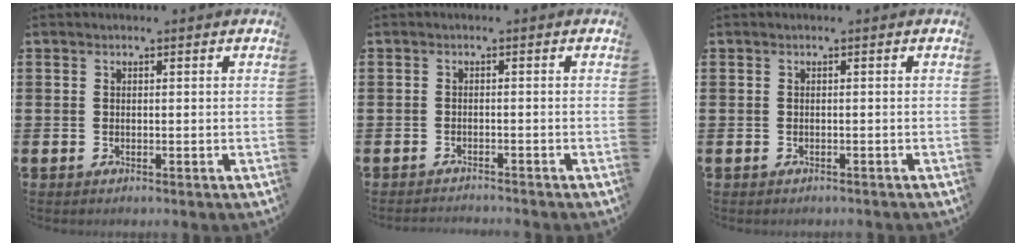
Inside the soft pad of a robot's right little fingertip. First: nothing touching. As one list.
[{"total": 1.1, "force": [-1.1, -0.2, -0.1], "torque": [0.000, 0.001, -0.022]}, {"total": 0.0}]